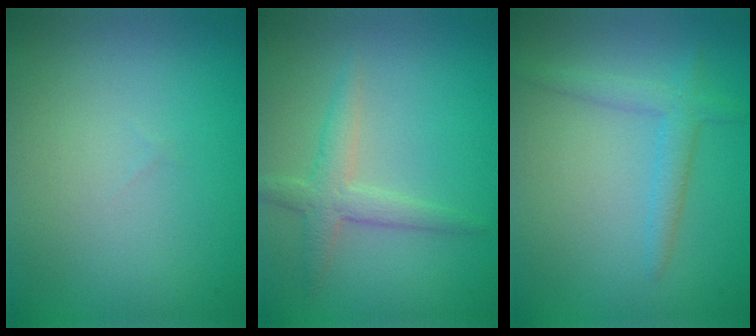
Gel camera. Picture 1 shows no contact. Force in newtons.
{"total": 2.6, "press": 2.6, "slide": 0.1}
{"total": 1.3, "press": 1.3, "slide": 0.1}